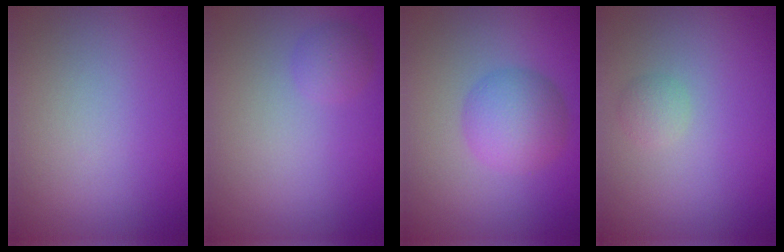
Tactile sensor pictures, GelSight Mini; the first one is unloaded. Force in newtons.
{"total": 1.3, "press": 1.3, "slide": 0.1}
{"total": 3.9, "press": 3.9, "slide": 0.0}
{"total": 1.1, "press": 1.1, "slide": 0.1}